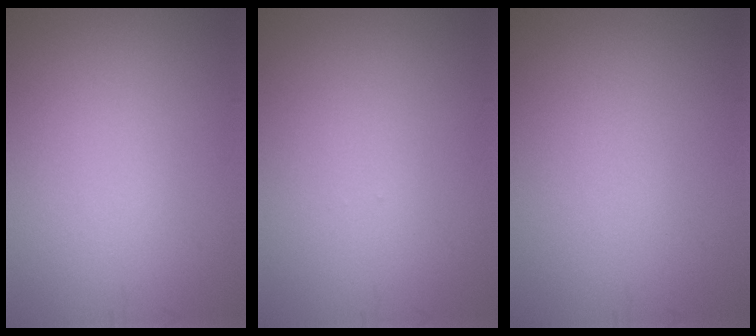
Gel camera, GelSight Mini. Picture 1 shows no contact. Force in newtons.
{"total": 0.0}
{"total": 0.0}